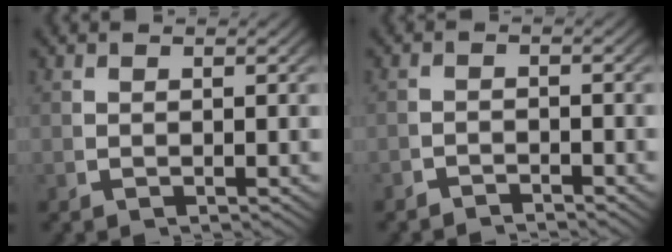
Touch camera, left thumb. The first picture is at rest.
{"total": 1.9, "force": [-1.9, 0.1, -0.2], "torque": [0.012, -0.005, -0.036]}